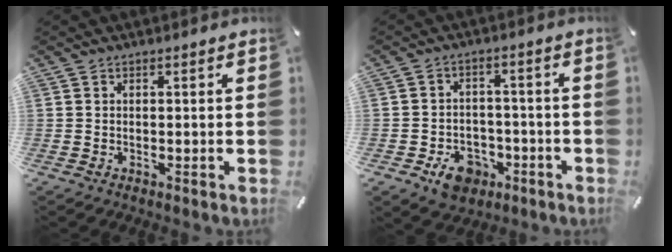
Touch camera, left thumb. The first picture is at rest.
{"total": 8.4, "force": [-4.4, 6.0, 3.8], "torque": [-0.065, 0.028, -0.077]}